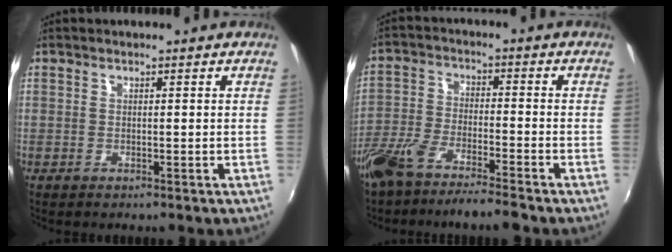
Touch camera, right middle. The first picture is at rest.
{"total": 10.5, "force": [-8.5, 1.4, 5.9], "torque": [-0.137, -0.020, -0.160]}